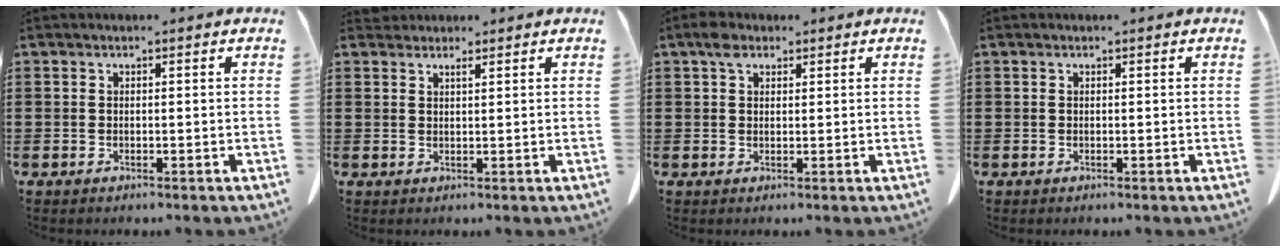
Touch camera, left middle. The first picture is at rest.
{"total": 1.2, "force": [1.1, 0.3, 0.3], "torque": [-0.008, 0.001, 0.021]}
{"total": 2.9, "force": [1.7, 1.7, 1.6], "torque": [-0.030, 0.005, 0.029]}
{"total": 0.0}